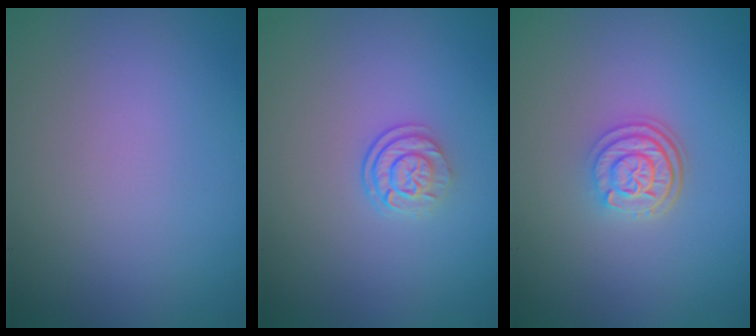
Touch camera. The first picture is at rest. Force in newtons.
{"total": 2.4, "press": 1.8, "slide": 1.6}
{"total": 3.1, "press": 2.5, "slide": 1.8}